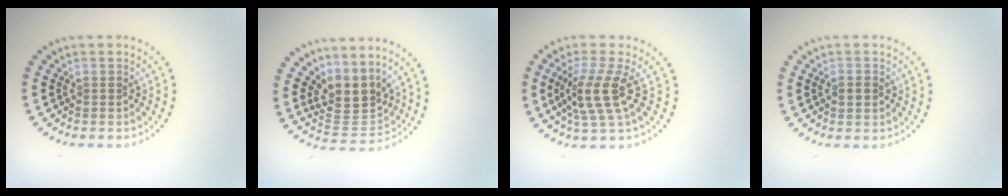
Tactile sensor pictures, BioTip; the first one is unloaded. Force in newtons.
{"total": 3.8, "press": 3.0, "slide": 2.3}
{"total": 3.8, "press": 3.0, "slide": 2.3}
{"total": 1.8, "press": 1.8, "slide": 0.0}